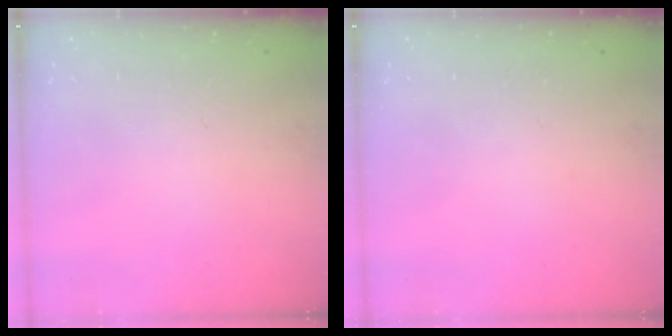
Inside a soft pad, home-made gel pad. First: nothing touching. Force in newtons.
{"total": 0.0}